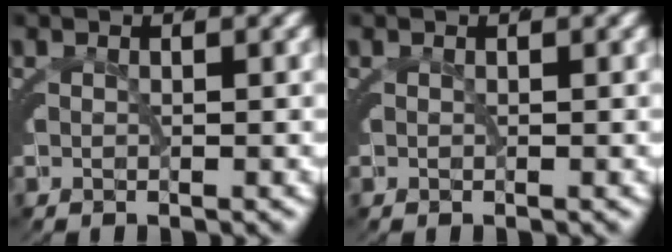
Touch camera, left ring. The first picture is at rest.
{"total": 0.0}